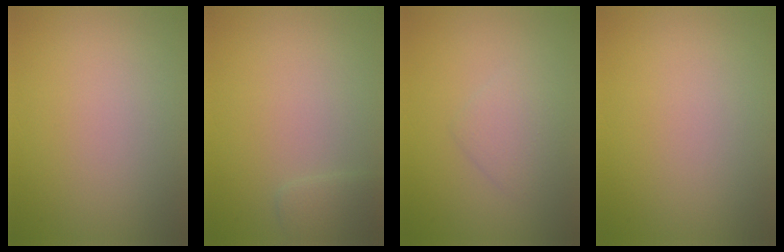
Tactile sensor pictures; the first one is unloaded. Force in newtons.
{"total": 1.4, "press": 1.4, "slide": 0.1}
{"total": 1.9, "press": 1.9, "slide": 0.1}
{"total": 0.0}